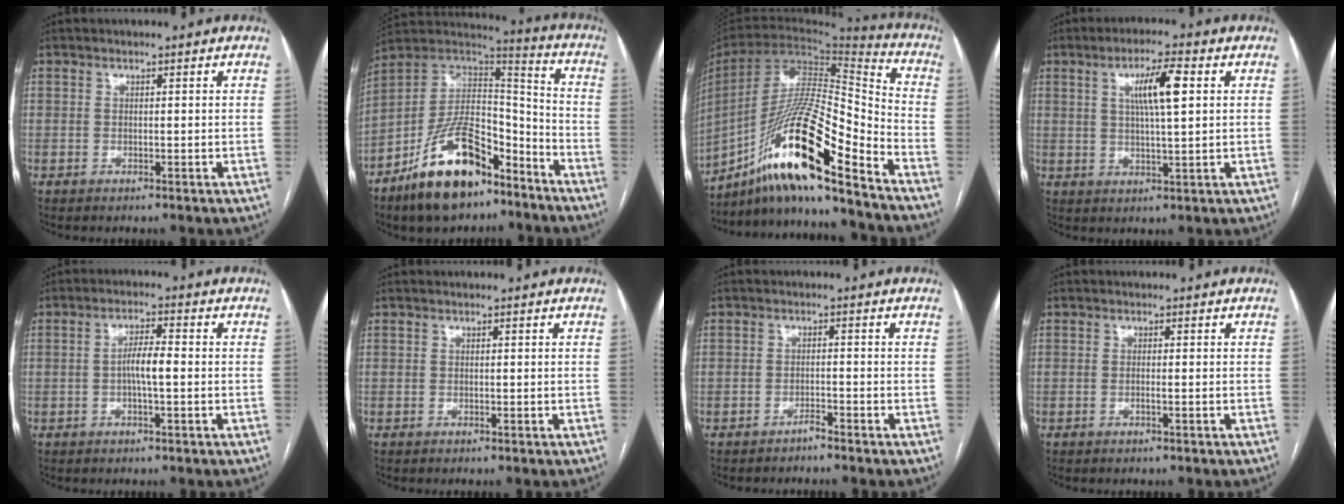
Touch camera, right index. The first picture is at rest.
{"total": 18.3, "force": [-11.5, 8.0, 11.8], "torque": [-0.216, 0.027, -0.199]}
{"total": 20.8, "force": [-14.2, 1.7, 15.1], "torque": [-0.299, -0.001, -0.259]}
{"total": 7.4, "force": [2.3, 0.7, 7.0], "torque": [-0.128, 0.007, 0.040]}
{"total": 4.0, "force": [-0.4, 0.6, 4.0], "torque": [-0.077, 0.006, -0.008]}
{"total": 0.0}
{"total": 1.1, "force": [-1.1, 0.2, 0.1], "torque": [0.005, 0.001, -0.019]}
{"total": 0.6, "force": [-0.2, -0.1, 0.5], "torque": [-0.012, 0.000, -0.003]}